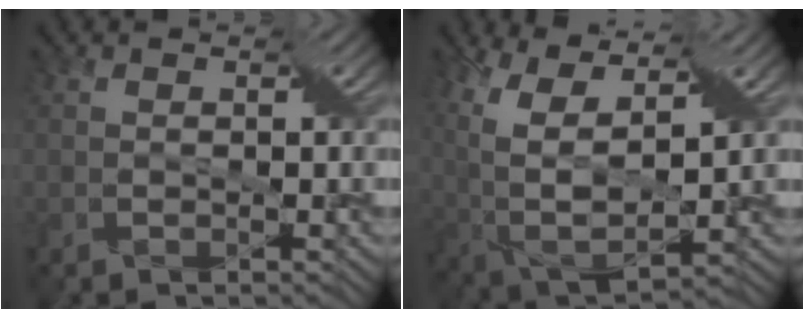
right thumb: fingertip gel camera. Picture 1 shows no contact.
{"total": 13.7, "force": [4.6, 6.7, 11.0], "torque": [-0.261, 0.005, 0.092]}